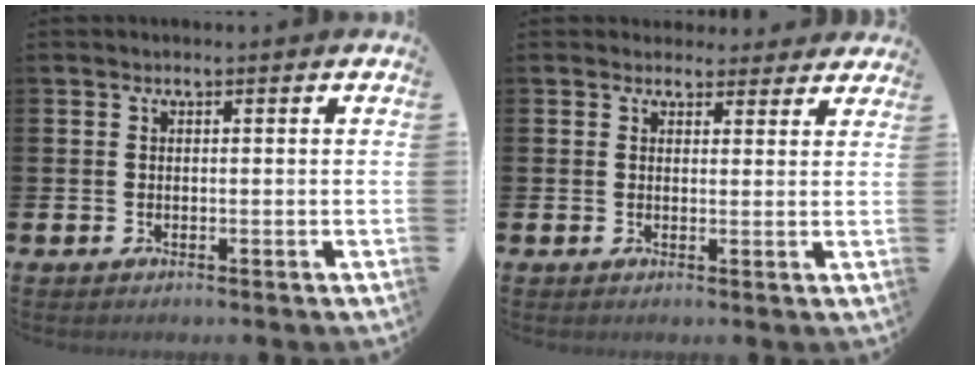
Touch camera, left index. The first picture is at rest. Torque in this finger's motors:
{"motor_torque": [1.00, -1.14, 0.48, 0.00]}